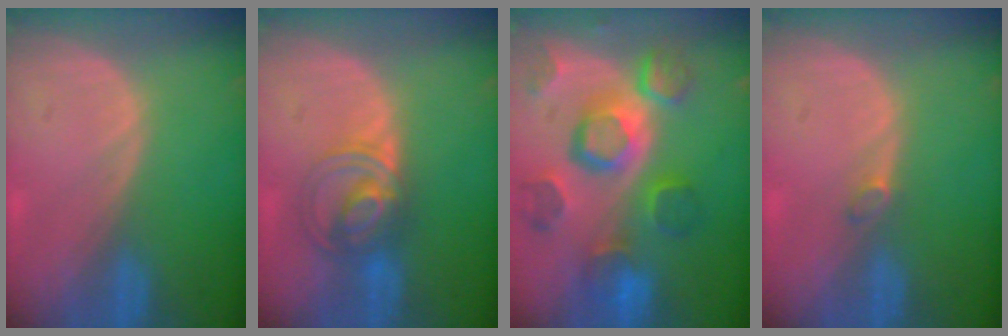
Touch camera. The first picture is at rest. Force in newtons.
{"total": 6.1, "press": 6.0, "slide": 1.1}
{"total": 12.1, "press": 10.5, "slide": 6.0}
{"total": 1.2, "press": 1.2, "slide": 0.2}